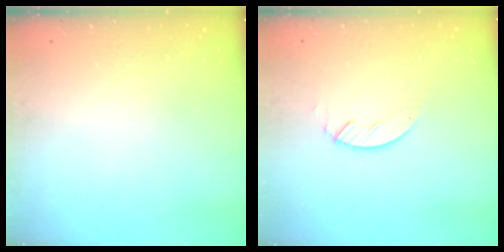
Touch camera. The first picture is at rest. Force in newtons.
{"total": 2.7, "press": 2.7, "slide": 0.2}